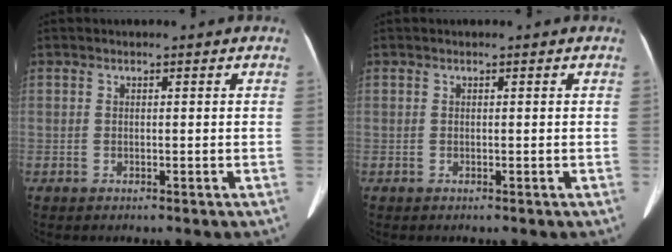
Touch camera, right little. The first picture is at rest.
{"total": 0.0}